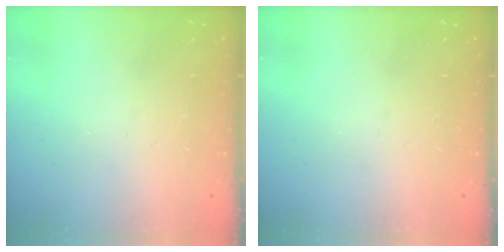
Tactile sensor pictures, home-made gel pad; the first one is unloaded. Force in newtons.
{"total": 0.0}